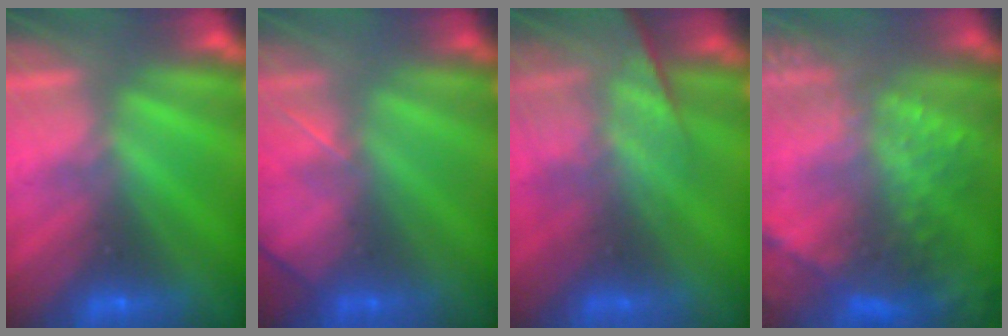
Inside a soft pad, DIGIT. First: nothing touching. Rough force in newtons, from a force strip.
{"total": 2.0}
{"total": 11.8}
{"total": 9.3}